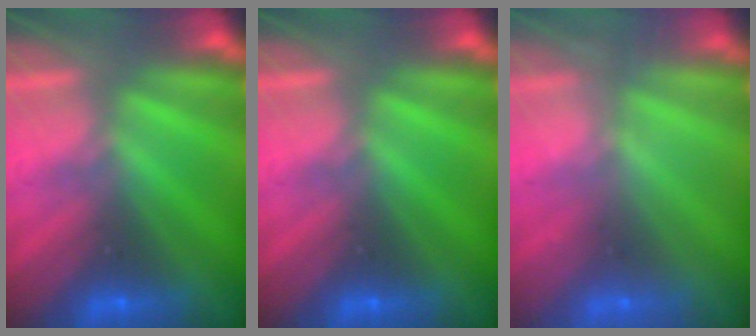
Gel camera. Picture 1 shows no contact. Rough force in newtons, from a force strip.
{"total": 0.0}
{"total": 2.5}